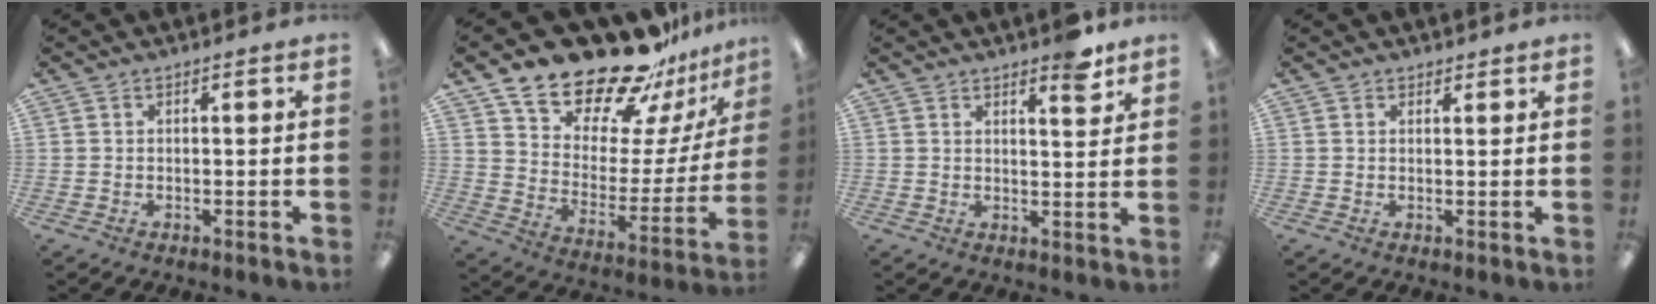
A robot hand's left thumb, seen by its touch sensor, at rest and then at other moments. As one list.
[{"total": 22.4, "force": [18.7, 8.7, 8.5], "torque": [-0.137, -0.143, 0.331]}, {"total": 5.8, "force": [4.5, 1.7, 3.3], "torque": [-0.027, -0.030, 0.070]}, {"total": 1.2, "force": [1.1, 0.6, 0.1], "torque": [0.006, -0.003, 0.019]}]